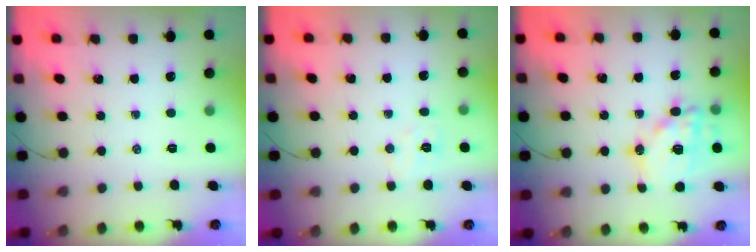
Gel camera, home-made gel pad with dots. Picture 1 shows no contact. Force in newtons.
{"total": 4.5, "press": 4.3, "slide": 1.0}
{"total": 14.6, "press": 14.4, "slide": 2.6}